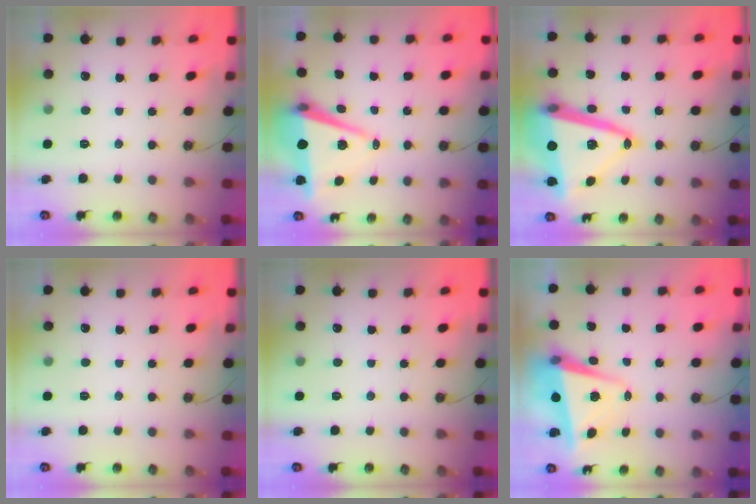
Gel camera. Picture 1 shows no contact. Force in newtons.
{"total": 8.4, "press": 7.3, "slide": 4.1}
{"total": 21.0, "press": 20.8, "slide": 2.6}
{"total": 0.0}
{"total": 0.0}
{"total": 6.6, "press": 6.5, "slide": 1.4}